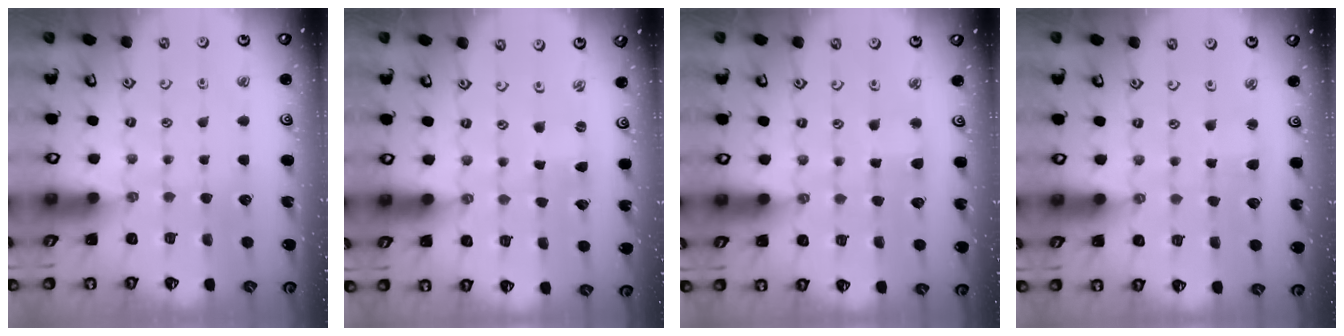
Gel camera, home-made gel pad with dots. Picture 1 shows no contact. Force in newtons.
{"total": 0.0}
{"total": 3.7, "press": 3.6, "slide": 0.4}
{"total": 1.9, "press": 1.9, "slide": 0.3}